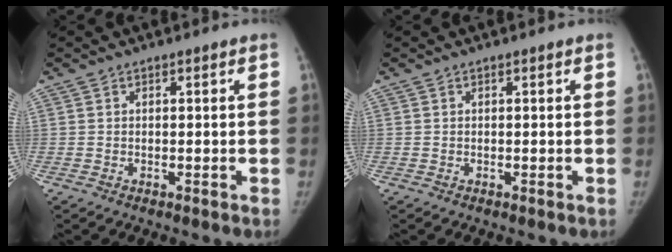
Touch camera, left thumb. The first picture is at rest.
{"total": 0.0}